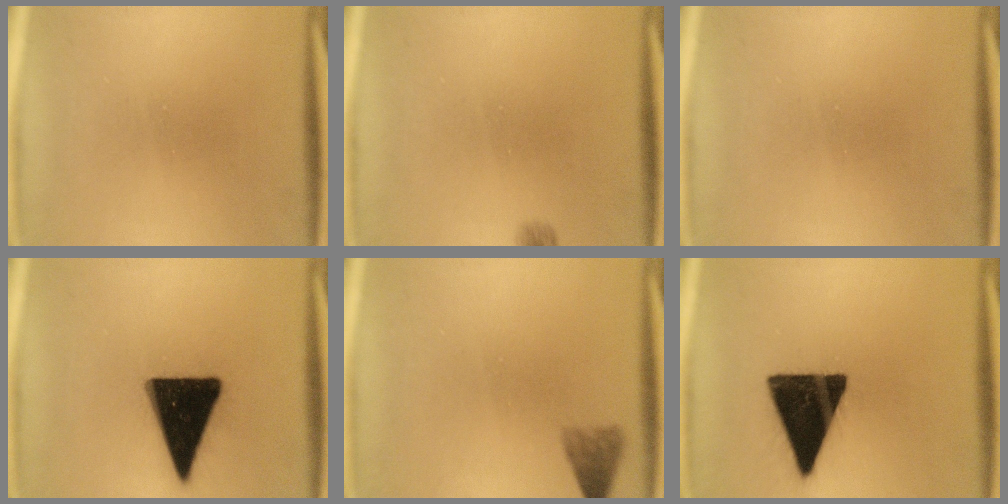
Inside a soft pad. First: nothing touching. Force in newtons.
{"total": 1.3}
{"total": 0.0}
{"total": 18.5}
{"total": 2.9}
{"total": 16.6}